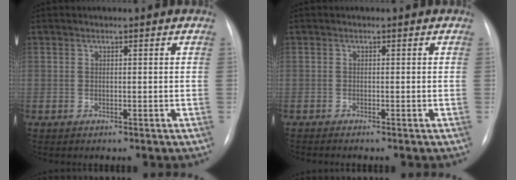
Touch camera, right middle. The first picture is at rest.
{"total": 1.2, "force": [-1.0, -0.1, 0.7], "torque": [-0.011, -0.004, -0.011]}